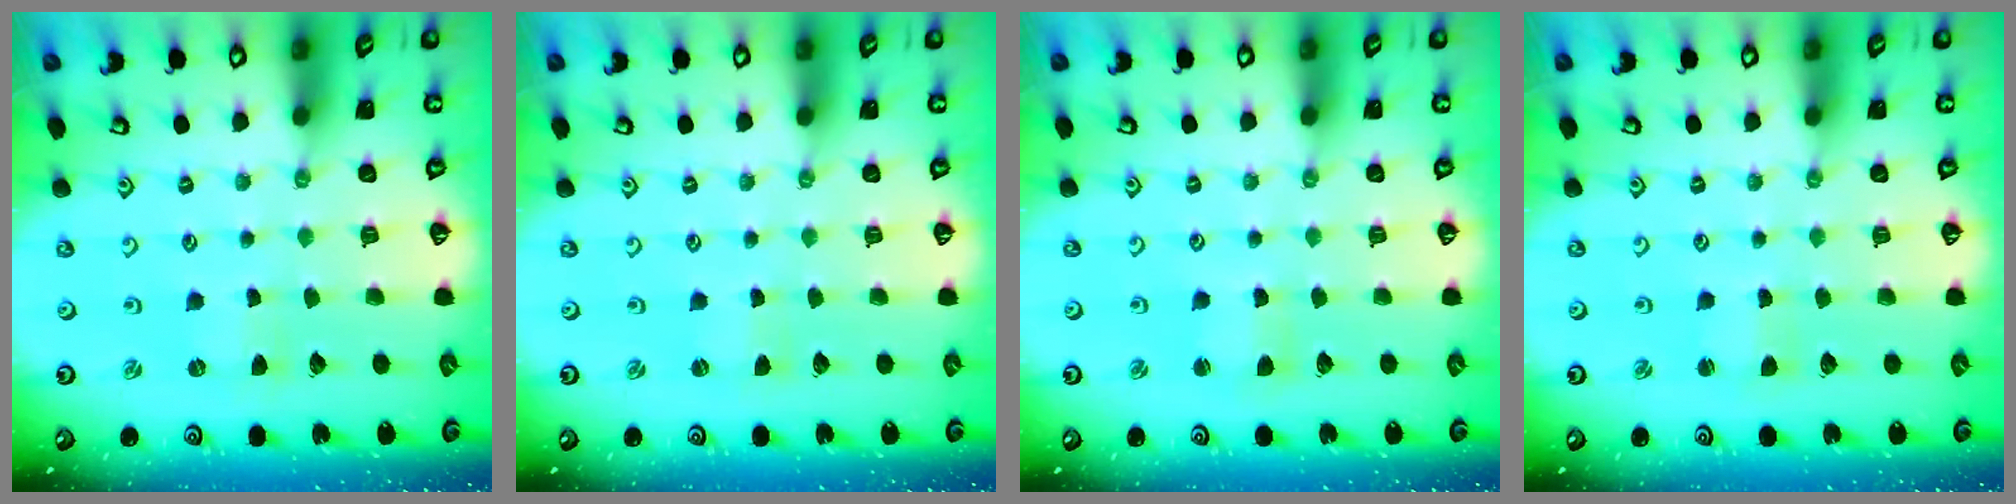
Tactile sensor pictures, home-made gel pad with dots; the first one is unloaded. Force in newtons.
{"total": 0.0}
{"total": 2.2, "press": 2.2, "slide": 0.3}
{"total": 1.1, "press": 1.0, "slide": 0.2}